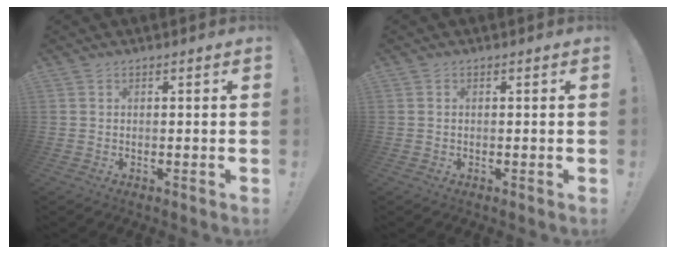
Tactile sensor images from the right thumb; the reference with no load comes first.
{"total": 0.0}